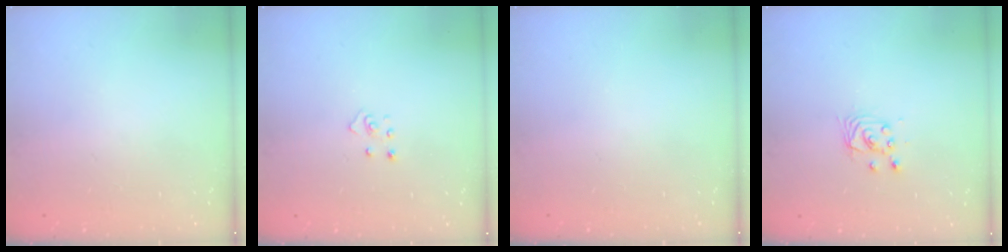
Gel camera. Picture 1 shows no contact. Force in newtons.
{"total": 2.5, "press": 2.4, "slide": 0.3}
{"total": 0.0}
{"total": 3.2, "press": 3.2, "slide": 0.2}